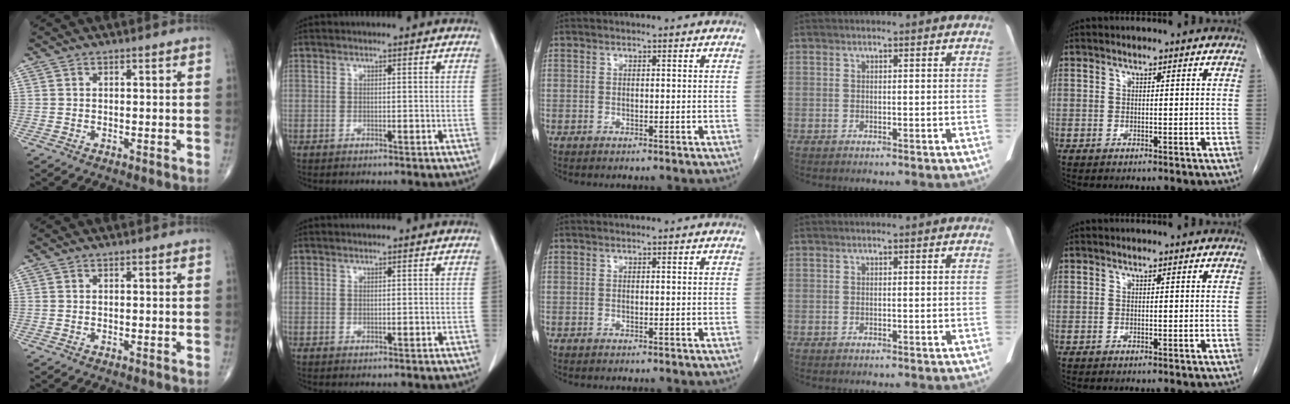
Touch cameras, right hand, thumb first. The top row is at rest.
{}